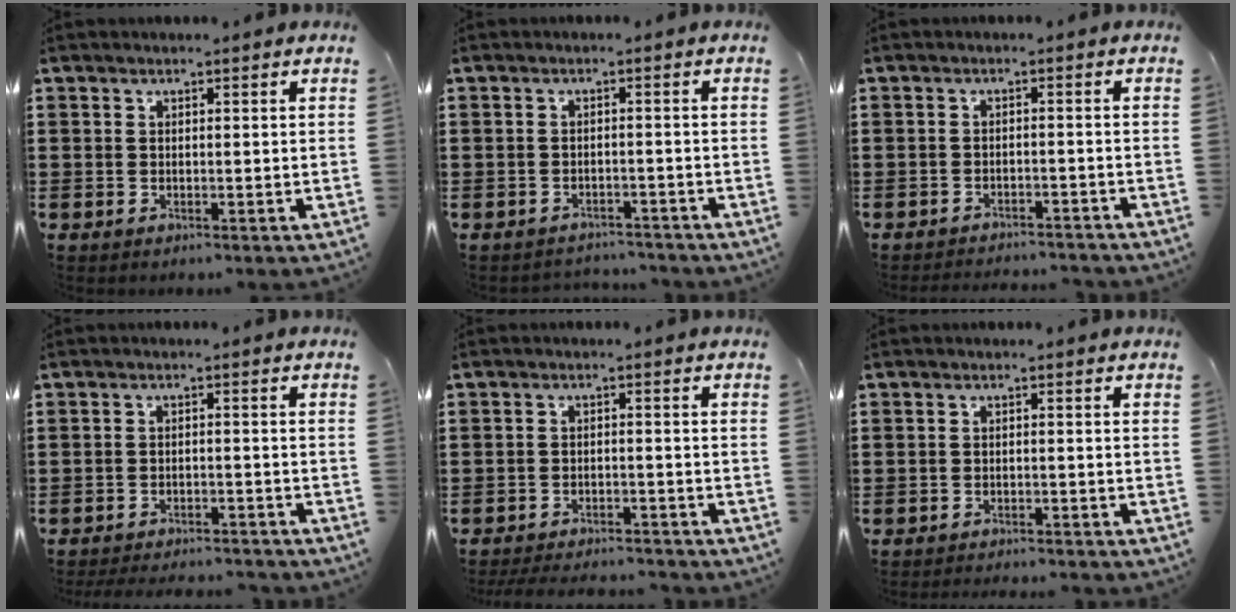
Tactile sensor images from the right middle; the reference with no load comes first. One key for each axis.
{"total": 1.9, "fx": -1.9, "fy": 0.3, "fz": -0.1, "tx": -0.006, "ty": 0.000, "tz": -0.042}
{"total": 2.2, "fx": -2.2, "fy": 0.1, "fz": 0.0, "tx": -0.006, "ty": 0.001, "tz": -0.047}
{"total": 2.9, "fx": -2.9, "fy": 0.1, "fz": 0.3, "tx": -0.008, "ty": 0.001, "tz": -0.061}
{"total": 3.2, "fx": -3.2, "fy": 0.2, "fz": 0.5, "tx": -0.010, "ty": 0.001, "tz": -0.066}
{"total": 1.4, "fx": -1.4, "fy": -0.1, "fz": 0.0, "tx": -0.005, "ty": 0.002, "tz": -0.029}